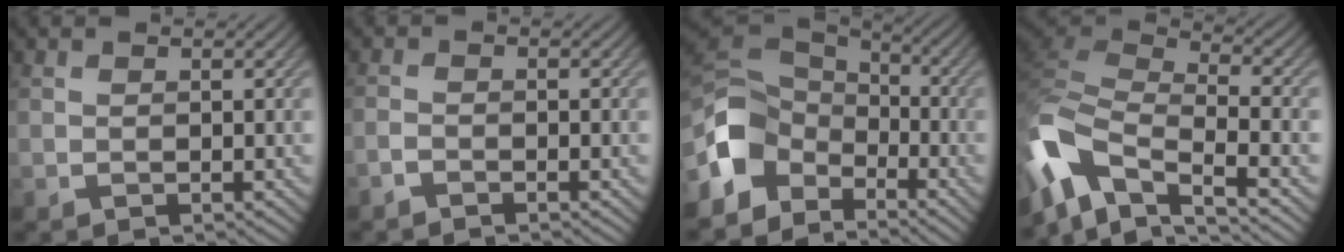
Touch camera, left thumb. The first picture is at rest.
{"total": 1.4, "force": [-1.3, 0.2, 0.5], "torque": [-0.011, 0.000, -0.033]}
{"total": 9.8, "force": [-4.2, 6.9, 5.5], "torque": [-0.133, -0.008, -0.099]}
{"total": 12.0, "force": [-6.8, 5.6, 8.1], "torque": [-0.207, -0.011, -0.137]}